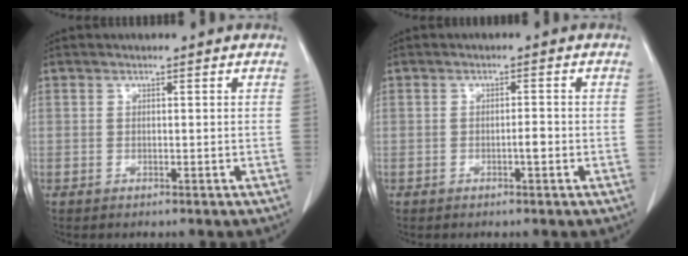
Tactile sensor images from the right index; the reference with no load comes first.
{"total": 1.6, "force": [-0.6, 0.3, 1.4], "torque": [-0.024, 0.002, -0.010]}